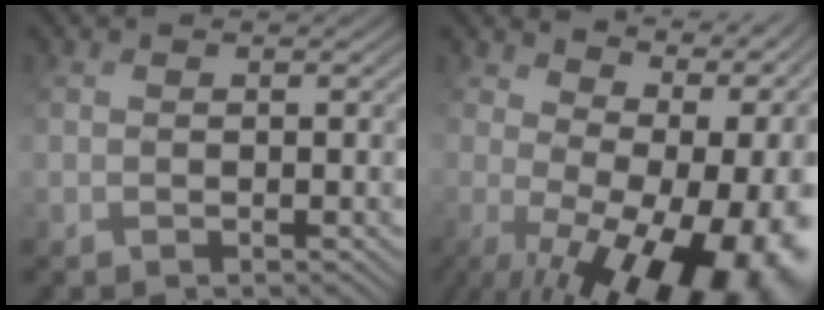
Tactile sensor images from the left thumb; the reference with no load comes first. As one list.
[{"total": 18.9, "force": [-1.2, 11.0, 15.3], "torque": [-0.173, -0.018, 0.020]}]